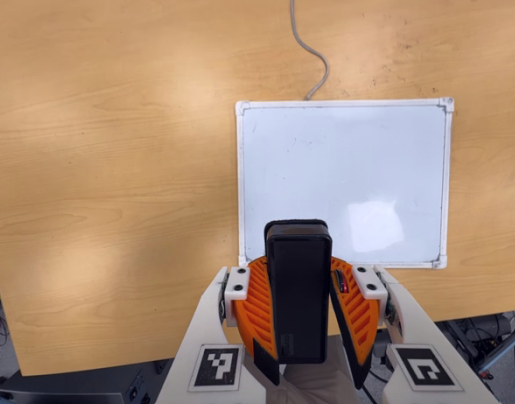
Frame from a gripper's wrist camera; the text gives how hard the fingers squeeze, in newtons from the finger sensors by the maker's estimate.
{"total": 10.7, "left": 9.8, "right": 11.6}